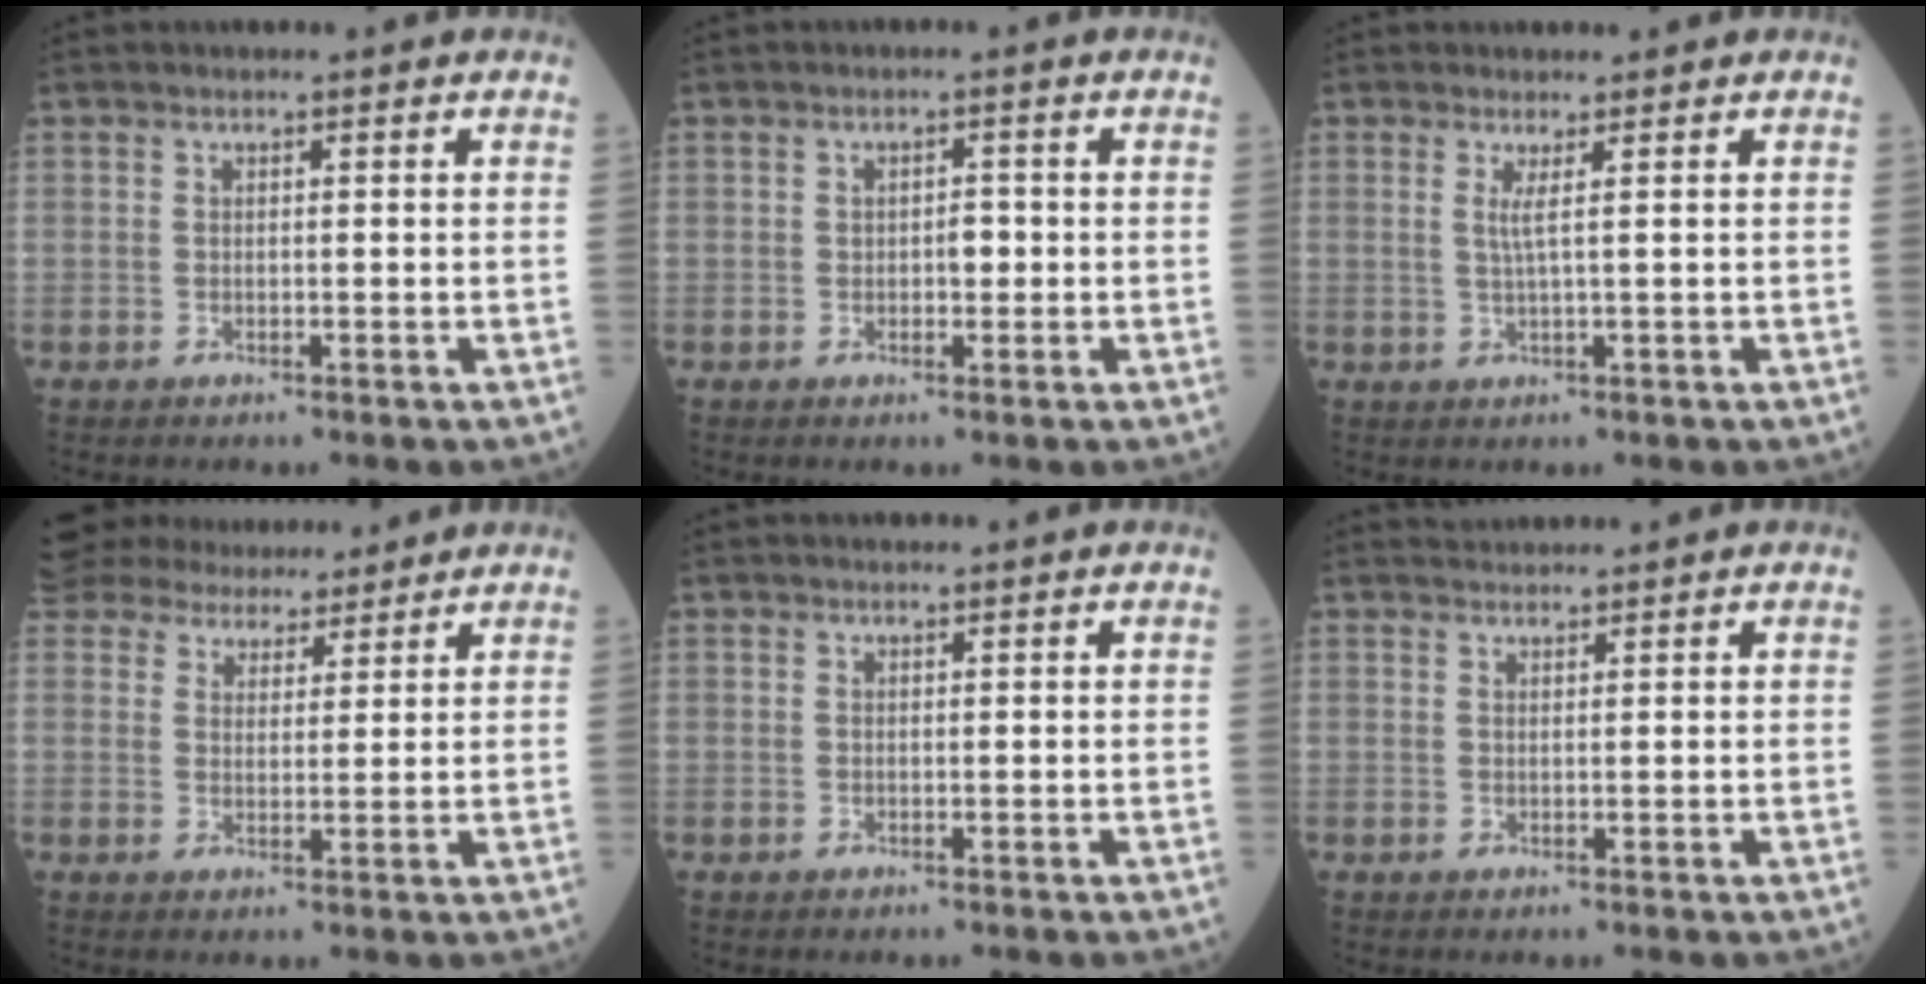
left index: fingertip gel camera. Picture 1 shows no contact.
{"total": 1.9, "force": [-0.2, 1.0, 1.5], "torque": [-0.020, 0.004, -0.002]}
{"total": 1.5, "force": [0.4, -0.5, 1.4], "torque": [-0.035, -0.007, 0.009]}
{"total": 8.3, "force": [7.7, 2.4, 1.7], "torque": [-0.031, 0.021, 0.124]}
{"total": 0.9, "force": [0.9, 0.3, 0.0], "torque": [-0.008, 0.014, 0.018]}
{"total": 1.9, "force": [1.9, -0.1, 0.0], "torque": [-0.003, 0.021, 0.038]}